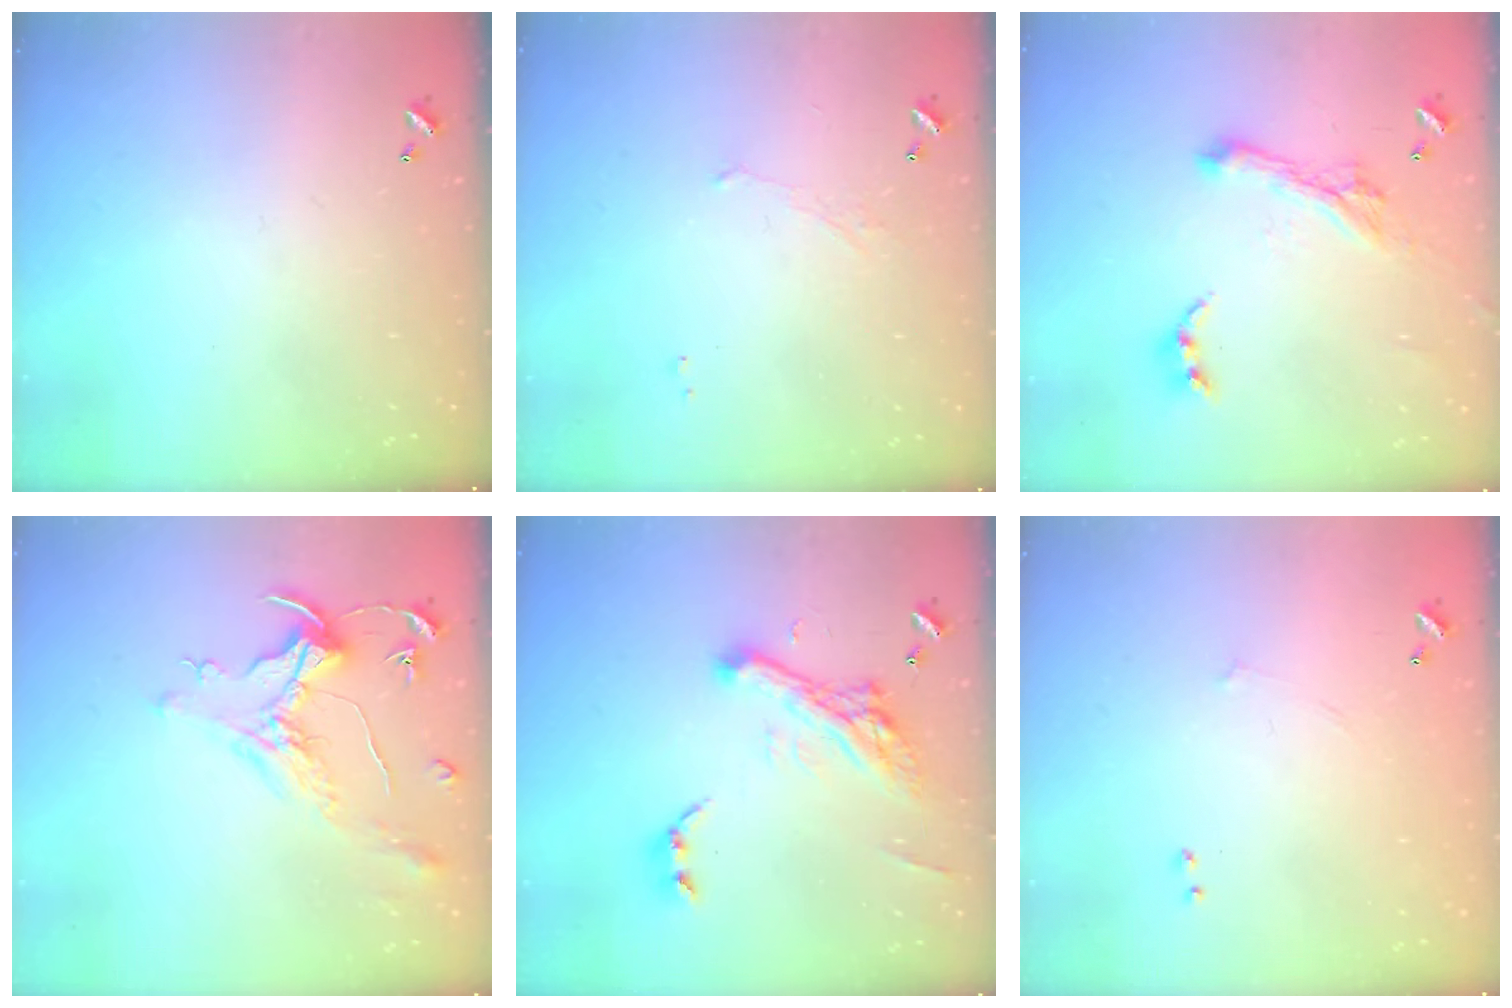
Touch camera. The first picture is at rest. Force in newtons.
{"total": 0.6, "press": 0.0, "slide": 0.6}
{"total": 3.2, "press": 3.0, "slide": 1.3}
{"total": 1.6, "press": 1.4, "slide": 0.7}
{"total": 11.0, "press": 10.9, "slide": 1.9}
{"total": 5.1, "press": 5.0, "slide": 0.8}